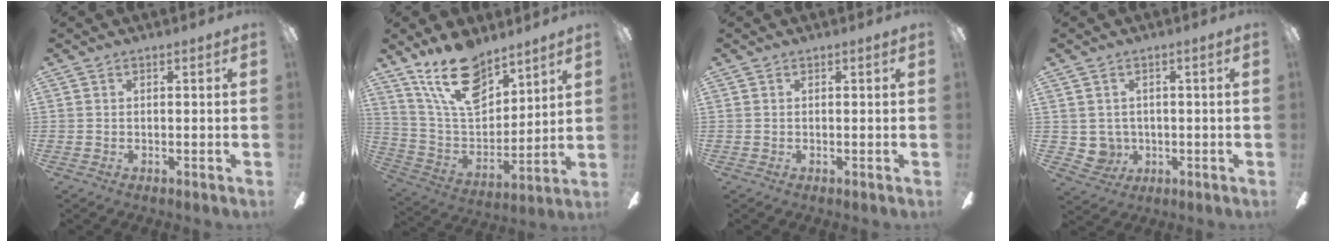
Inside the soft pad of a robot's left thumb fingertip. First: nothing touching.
{"total": 18.1, "force": [12.7, 8.7, 9.3], "torque": [-0.172, -0.067, 0.232]}
{"total": 0.0}
{"total": 4.2, "force": [0.9, 4.1, 0.7], "torque": [-0.042, -0.001, 0.019]}